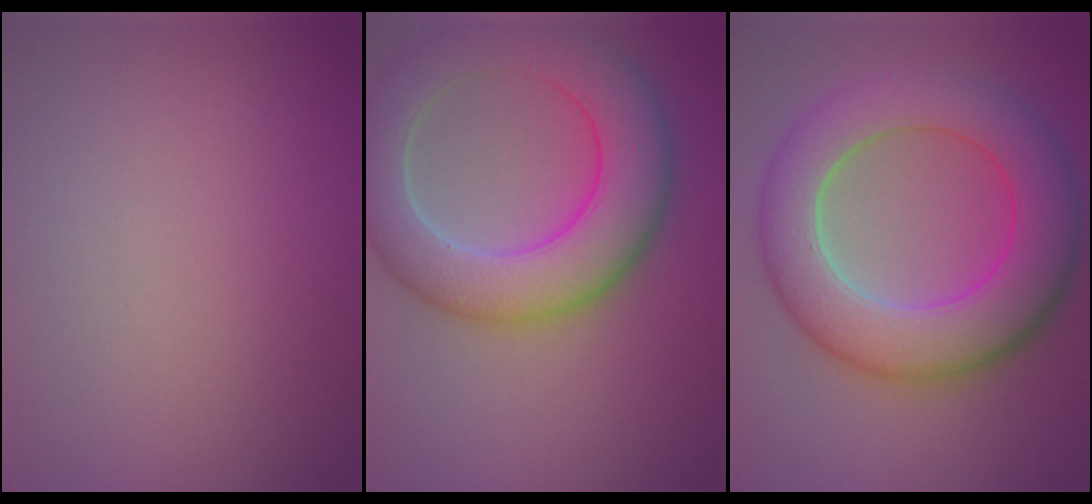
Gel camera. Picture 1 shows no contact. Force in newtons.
{"total": 8.9, "press": 8.8, "slide": 0.9}
{"total": 9.6, "press": 9.6, "slide": 0.6}